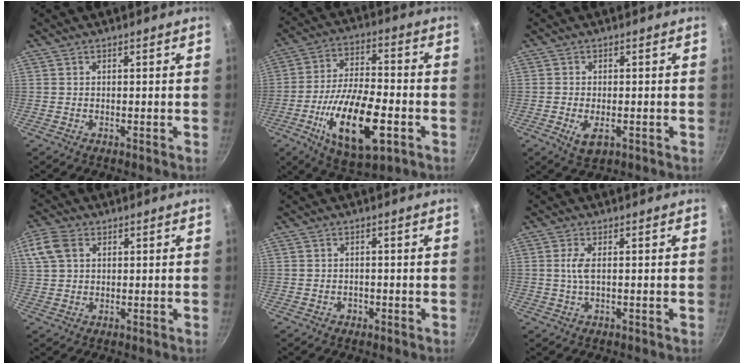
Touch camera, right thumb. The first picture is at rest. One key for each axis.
{"total": 18.9, "fx": -6.4, "fy": 7.9, "fz": 15.9, "tx": -0.273, "ty": 0.020, "tz": -0.107}
{"total": 4.1, "fx": -1.3, "fy": 2.3, "fz": 3.2, "tx": -0.054, "ty": -0.004, "tz": -0.019}
{"total": 6.5, "fx": 2.4, "fy": 4.5, "fz": 4.0, "tx": -0.081, "ty": 0.007, "tz": 0.040}
{"total": 1.2, "fx": -0.7, "fy": 1.0, "fz": 0.2, "tx": 0.004, "ty": 0.006, "tz": -0.005}
{"total": 2.8, "fx": 0.2, "fy": 0.8, "fz": 2.7, "tx": -0.066, "ty": 0.002, "tz": 0.004}